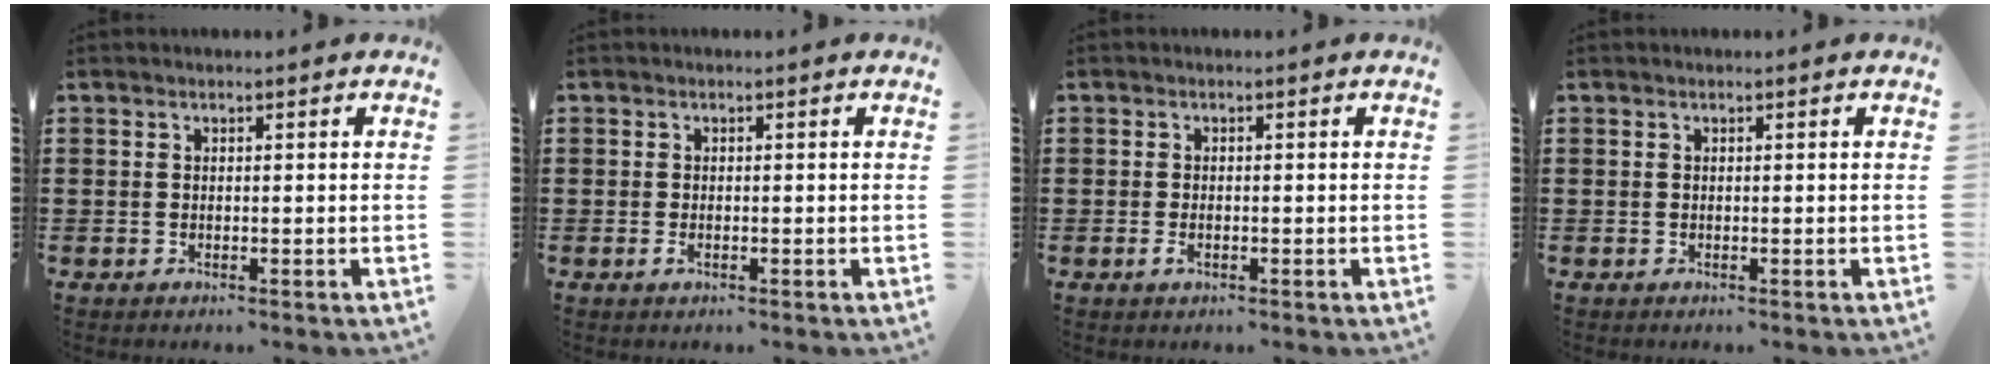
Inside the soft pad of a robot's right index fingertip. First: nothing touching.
{"total": 0.9, "force": [-0.4, 0.3, 0.7], "torque": [-0.022, -0.009, -0.008]}
{"total": 1.3, "force": [-0.5, 0.5, 1.0], "torque": [-0.028, -0.008, -0.011]}
{"total": 0.0}